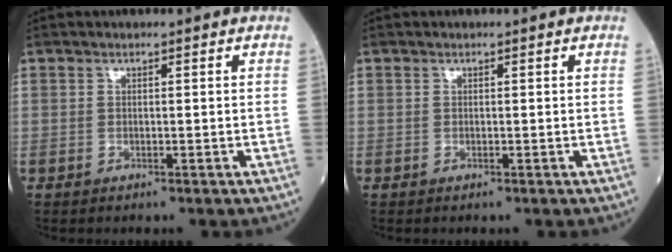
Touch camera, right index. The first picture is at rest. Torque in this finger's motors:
{"motor_torque": [0.00, 0.00, 0.00, 0.00]}